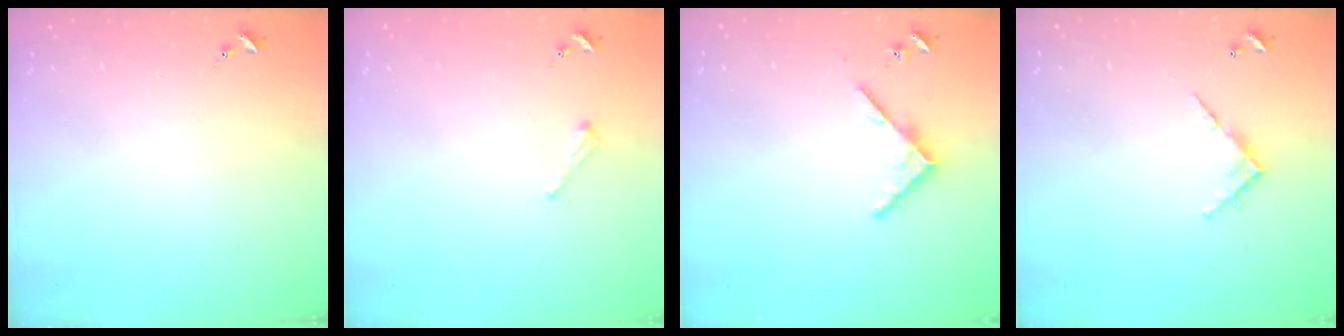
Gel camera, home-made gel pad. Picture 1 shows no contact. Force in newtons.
{"total": 2.2, "press": 2.2, "slide": 0.3}
{"total": 3.7, "press": 3.7, "slide": 0.3}
{"total": 5.7, "press": 5.7, "slide": 0.4}